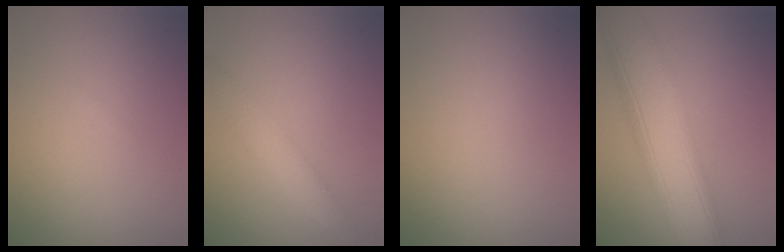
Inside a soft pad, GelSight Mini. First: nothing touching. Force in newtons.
{"total": 2.8, "press": 2.8, "slide": 0.1}
{"total": 0.0}
{"total": 9.9, "press": 9.9, "slide": 0.4}